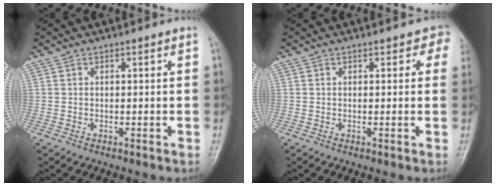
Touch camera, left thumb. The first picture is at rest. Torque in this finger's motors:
{"motor_torque": [0.08, 0.32, 0.01, -0.07, 0.00]}